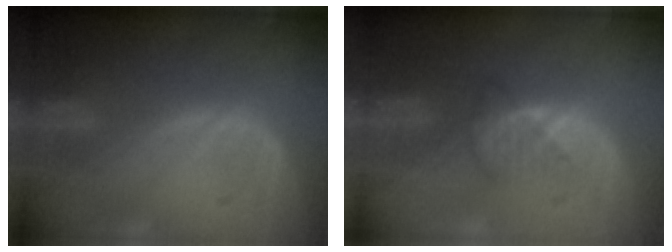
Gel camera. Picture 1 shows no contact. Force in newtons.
{"total": 2.5, "press": 2.5, "slide": 0.4}